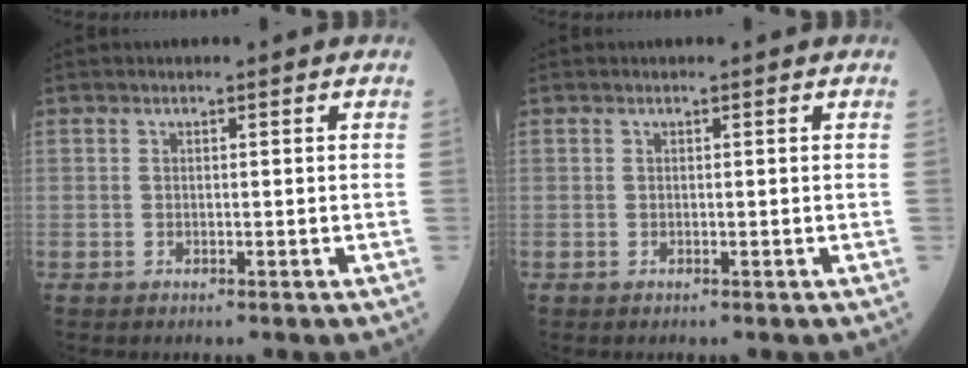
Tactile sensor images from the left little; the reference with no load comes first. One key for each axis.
{"total": 0.0}